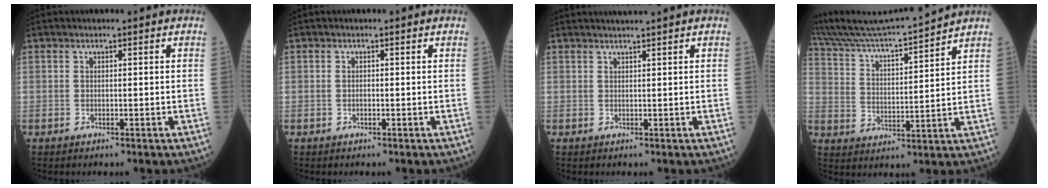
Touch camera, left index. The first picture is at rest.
{"total": 0.6, "force": [-0.3, 0.1, 0.5], "torque": [-0.007, 0.004, 0.004]}
{"total": 2.2, "force": [1.9, -0.7, 0.9], "torque": [-0.009, 0.011, 0.037]}
{"total": 13.9, "force": [13.2, -1.5, 4.1], "torque": [-0.096, -0.010, 0.230]}